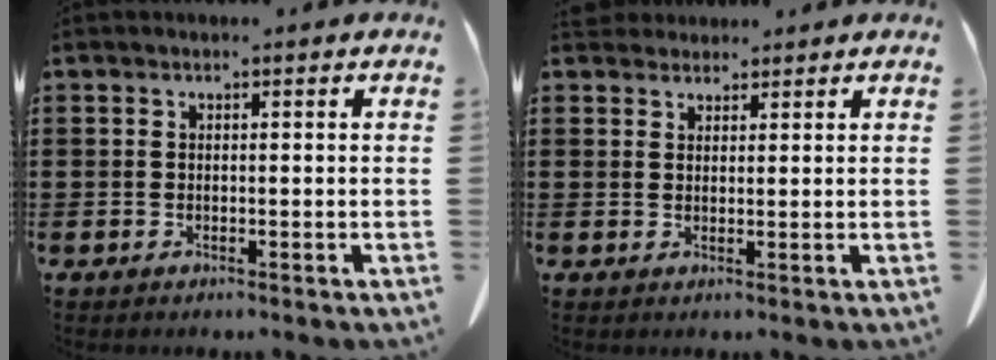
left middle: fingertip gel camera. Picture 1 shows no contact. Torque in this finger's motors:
{"motor_torque": [0.51, 0.29, 0.10, 0.01]}